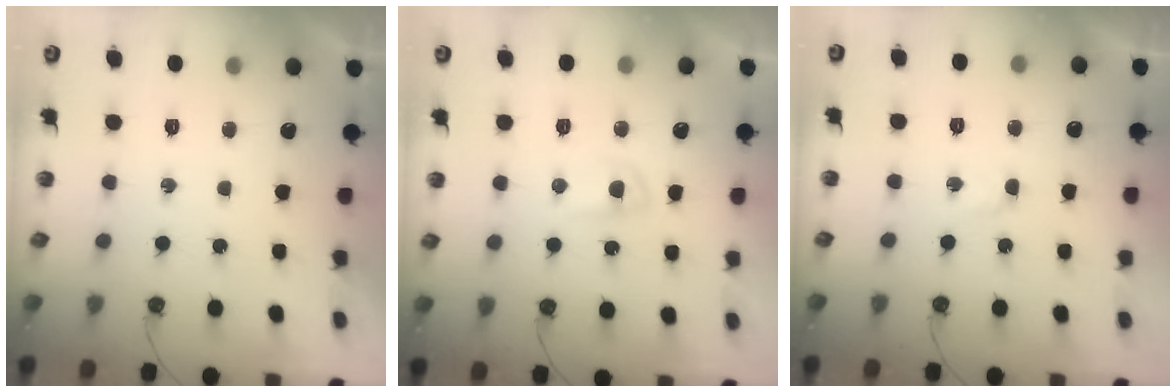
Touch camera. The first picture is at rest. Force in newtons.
{"total": 4.0, "press": 3.9, "slide": 0.6}
{"total": 1.8, "press": 1.4, "slide": 1.1}